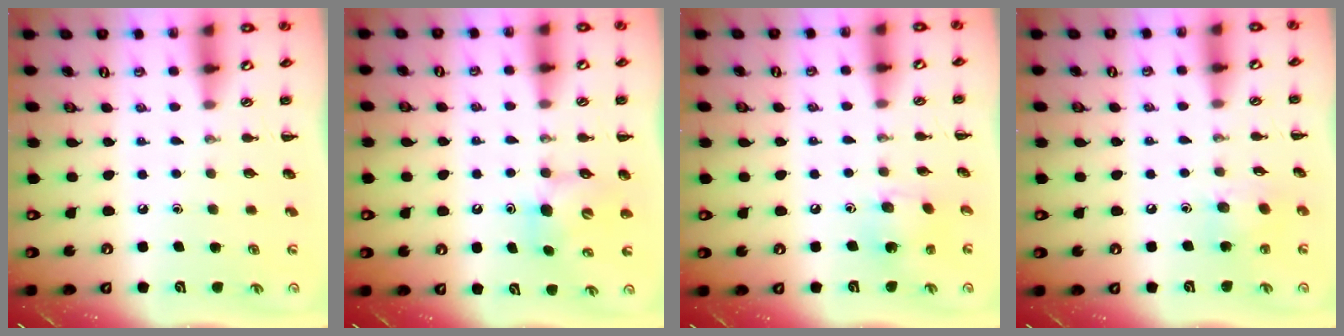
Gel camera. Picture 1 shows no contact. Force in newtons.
{"total": 5.8, "press": 5.7, "slide": 0.6}
{"total": 4.2, "press": 4.1, "slide": 0.8}
{"total": 8.2, "press": 8.1, "slide": 1.7}